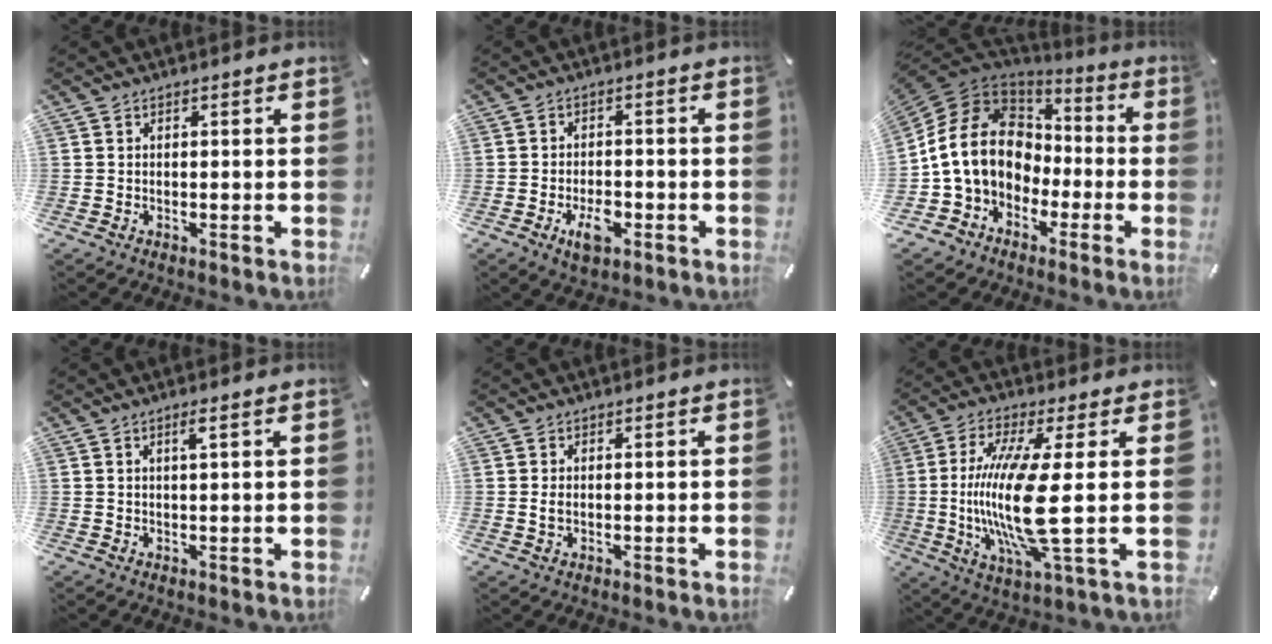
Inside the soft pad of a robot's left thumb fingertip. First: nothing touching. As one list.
[{"total": 5.6, "force": [-2.4, 3.1, 3.9], "torque": [-0.065, 0.008, -0.043]}, {"total": 16.7, "force": [-1.0, 14.1, 9.0], "torque": [-0.186, 0.019, -0.018]}, {"total": 2.2, "force": [0.7, 0.0, 2.0], "torque": [-0.040, 0.000, 0.011]}, {"total": 1.3, "force": [0.0, 0.8, 1.0], "torque": [-0.018, 0.003, -0.001]}, {"total": 17.3, "force": [0.0, 2.6, 17.1], "torque": [-0.380, -0.038, -0.016]}]